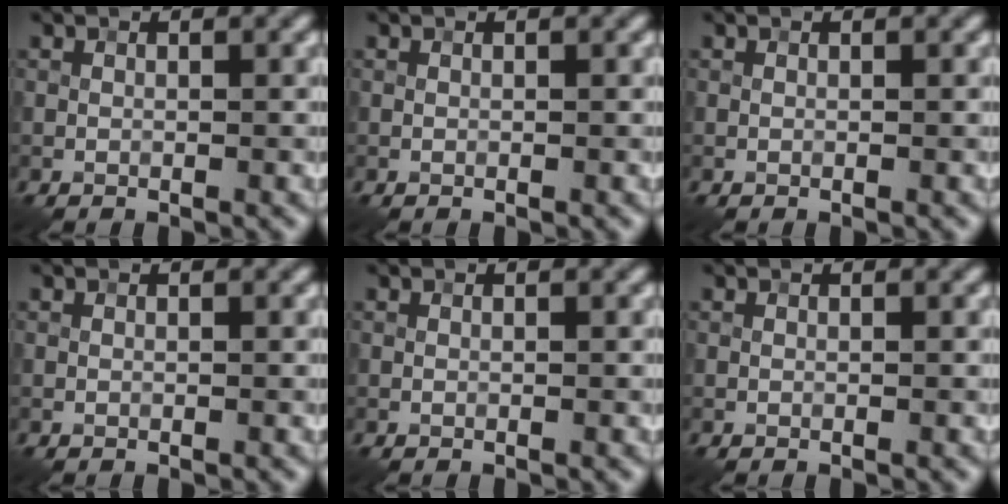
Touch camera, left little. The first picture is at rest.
{"total": 0.0}
{"total": 0.0}
{"total": 0.0}
{"total": 0.0}
{"total": 0.0}